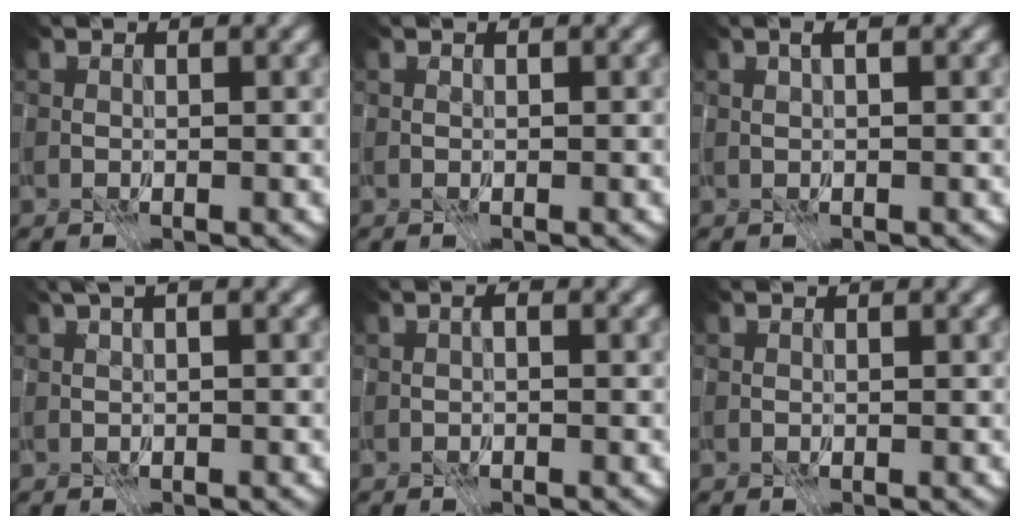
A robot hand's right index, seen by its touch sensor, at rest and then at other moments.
{"total": 0.5, "force": [-0.1, -0.5, -0.2], "torque": [0.004, -0.003, 0.003]}
{"total": 1.3, "force": [-0.7, -1.1, 0.4], "torque": [0.001, -0.012, -0.001]}
{"total": 1.1, "force": [-0.1, -1.0, 0.5], "torque": [0.005, -0.010, 0.007]}
{"total": 1.1, "force": [-1.1, -0.2, 0.2], "torque": [0.022, -0.005, -0.026]}
{"total": 0.0}